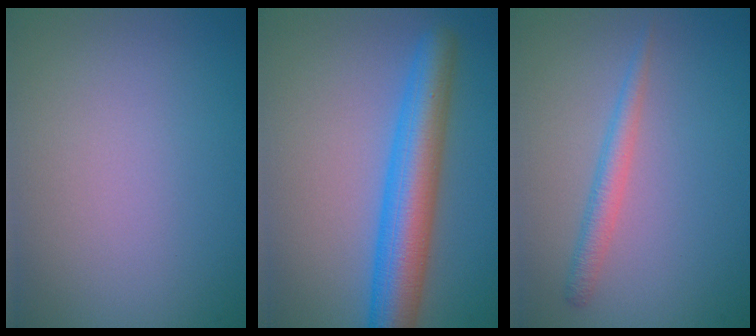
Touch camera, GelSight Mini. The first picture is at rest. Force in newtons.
{"total": 7.0, "press": 7.0, "slide": 0.2}
{"total": 1.9, "press": 1.9, "slide": 0.1}